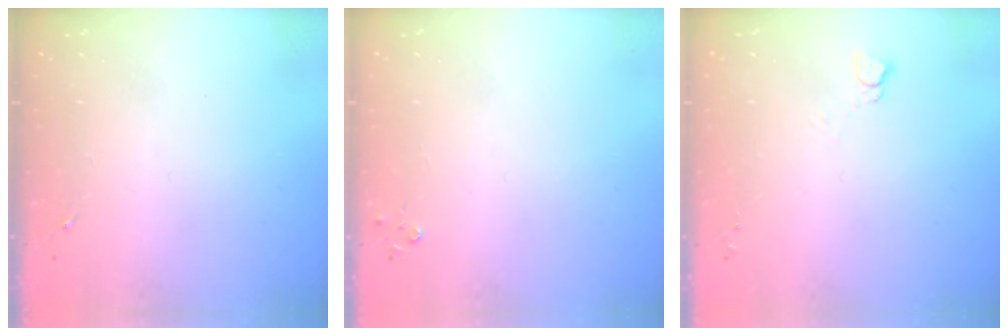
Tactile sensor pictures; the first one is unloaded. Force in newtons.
{"total": 2.7, "press": 2.7, "slide": 0.3}
{"total": 2.7, "press": 2.7, "slide": 0.3}